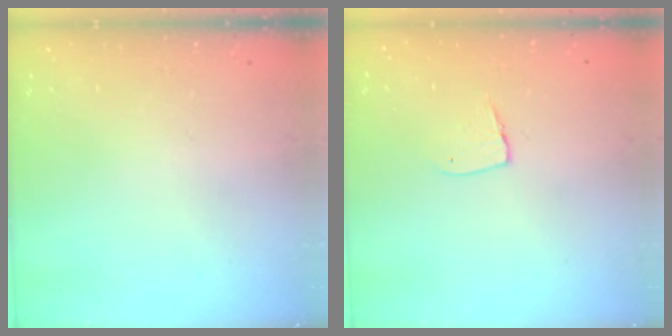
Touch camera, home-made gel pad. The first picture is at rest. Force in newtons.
{"total": 4.6, "press": 4.6, "slide": 0.4}